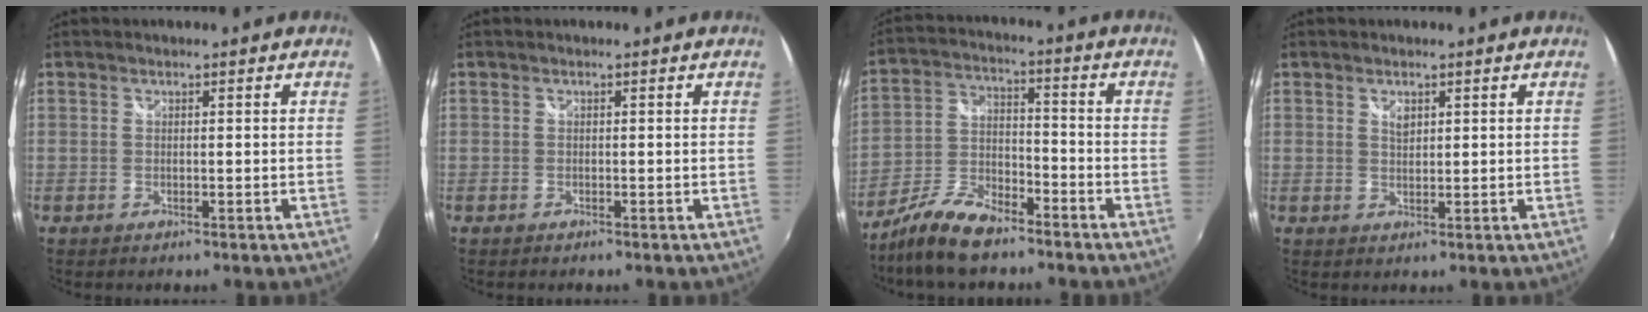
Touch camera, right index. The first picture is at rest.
{"total": 0.0}
{"total": 11.4, "force": [-8.7, 4.1, 6.1], "torque": [-0.135, -0.004, -0.167]}
{"total": 1.8, "force": [0.9, 1.1, 1.1], "torque": [-0.017, 0.002, 0.016]}